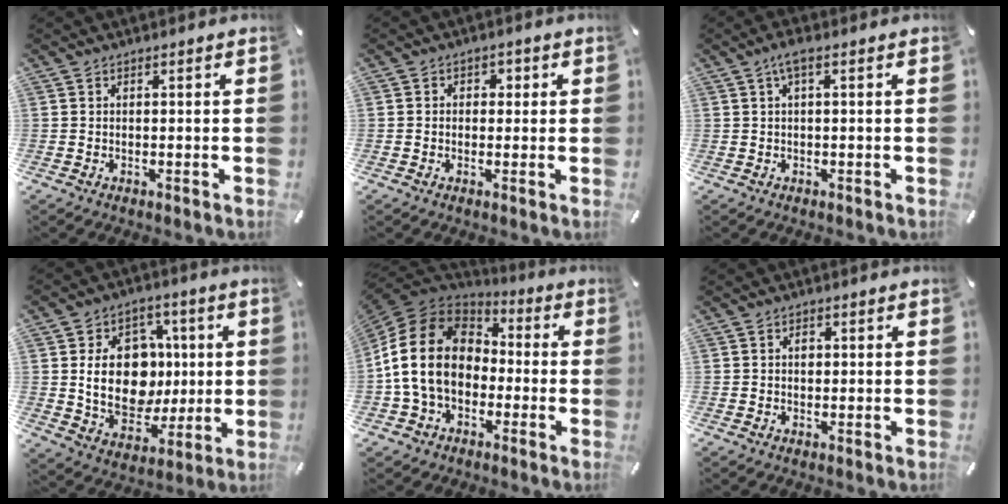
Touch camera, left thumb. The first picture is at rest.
{"total": 2.4, "force": [-0.6, 2.1, 1.0], "torque": [-0.011, 0.008, -0.018]}
{"total": 2.7, "force": [0.7, 0.6, 2.5], "torque": [-0.049, 0.002, 0.011]}
{"total": 17.0, "force": [1.8, 13.5, 10.3], "torque": [-0.183, -0.003, 0.040]}
{"total": 16.9, "force": [-1.9, 13.5, 9.9], "torque": [-0.224, 0.025, -0.042]}
{"total": 1.4, "force": [0.2, 1.1, 0.8], "torque": [-0.010, 0.002, 0.000]}